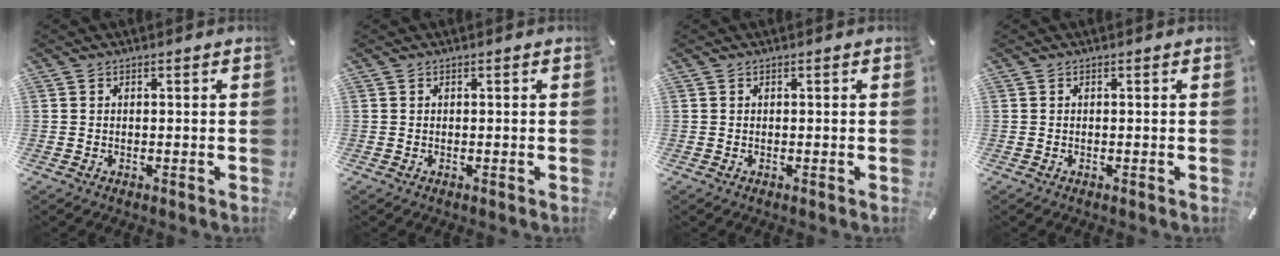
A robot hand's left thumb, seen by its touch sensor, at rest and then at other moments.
{"total": 0.0}
{"total": 0.0}
{"total": 0.0}